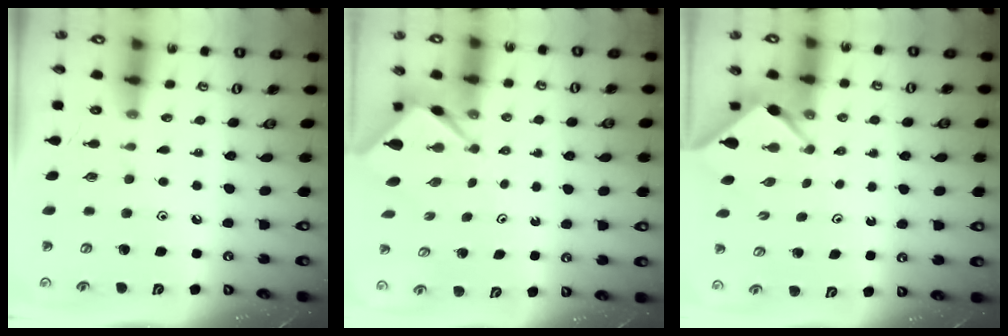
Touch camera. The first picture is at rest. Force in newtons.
{"total": 2.5, "press": 2.5, "slide": 0.1}
{"total": 3.2, "press": 3.2, "slide": 0.4}